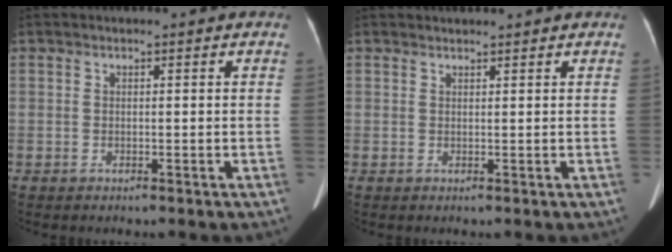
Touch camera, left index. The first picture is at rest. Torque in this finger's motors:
{"motor_torque": [-0.08, -0.09, -0.07, 0.00]}